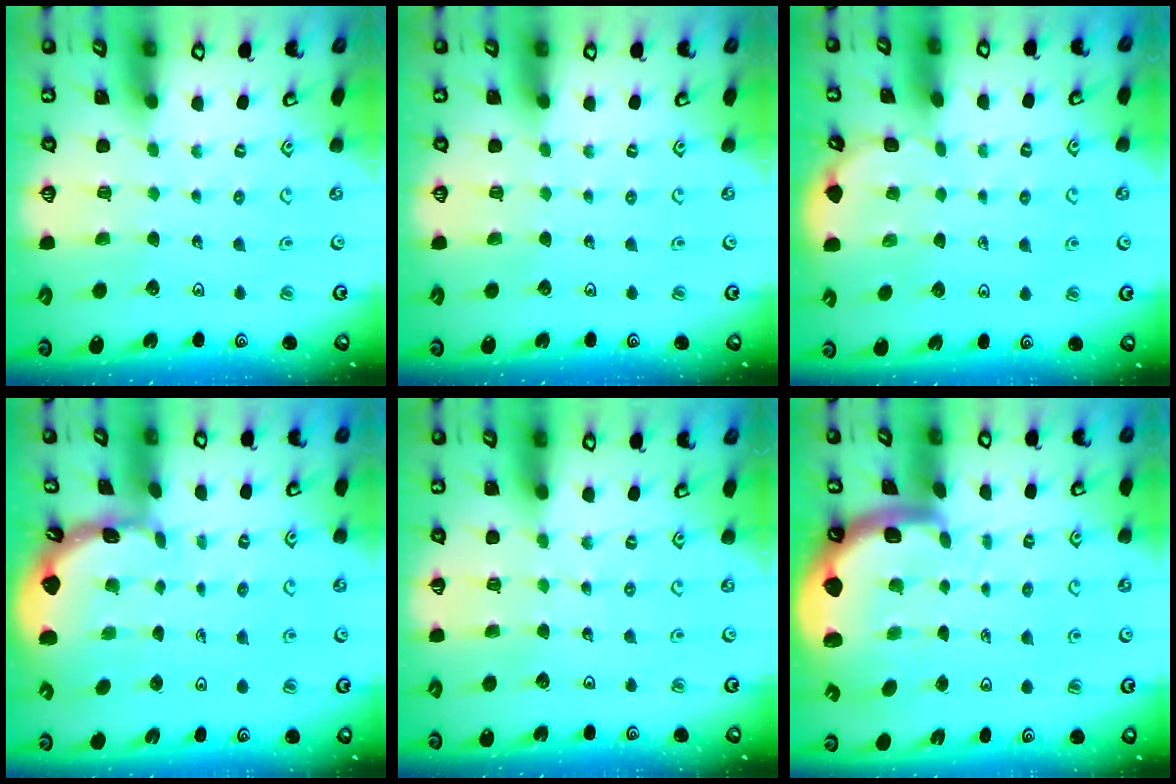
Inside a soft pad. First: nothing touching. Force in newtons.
{"total": 0.0}
{"total": 2.4, "press": 2.0, "slide": 1.3}
{"total": 1.8, "press": 1.8, "slide": 0.1}
{"total": 3.3, "press": 3.2, "slide": 0.3}
{"total": 4.7, "press": 4.5, "slide": 1.5}